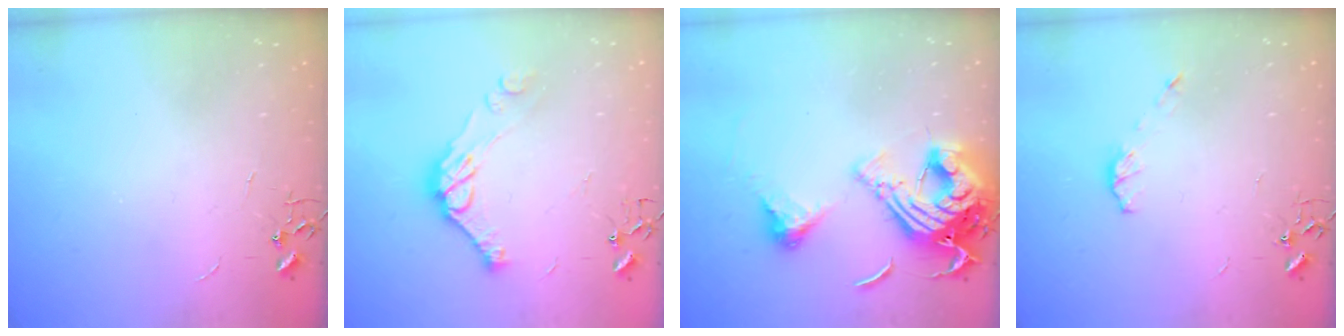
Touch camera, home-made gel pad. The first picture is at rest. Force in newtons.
{"total": 11.5, "press": 11.4, "slide": 0.8}
{"total": 18.9, "press": 18.8, "slide": 1.8}
{"total": 5.1, "press": 5.0, "slide": 0.3}